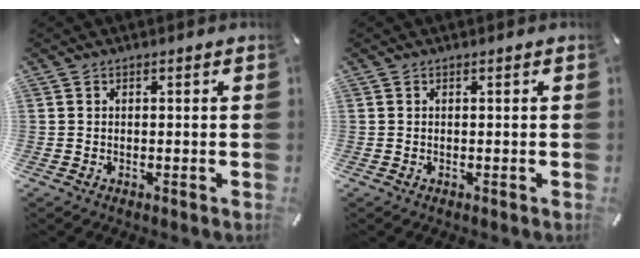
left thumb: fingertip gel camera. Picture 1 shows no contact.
{"total": 0.0}